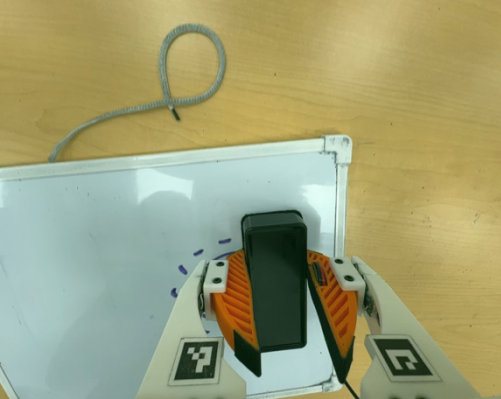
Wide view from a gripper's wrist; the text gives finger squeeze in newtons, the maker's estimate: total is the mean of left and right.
{"total": 13.3, "left": 14.9, "right": 11.7}